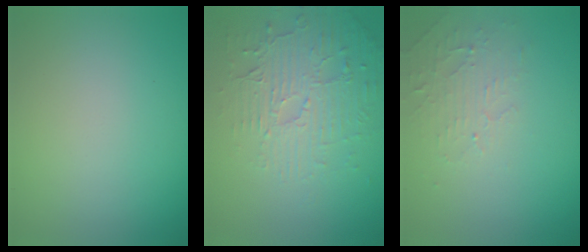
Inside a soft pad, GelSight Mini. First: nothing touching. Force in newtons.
{"total": 4.8, "press": 3.3, "slide": 3.4}
{"total": 2.4, "press": 2.3, "slide": 0.5}